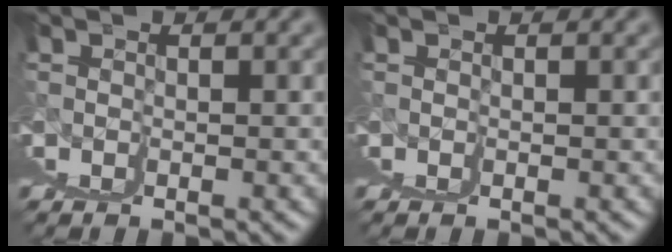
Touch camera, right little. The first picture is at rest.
{"total": 0.0}